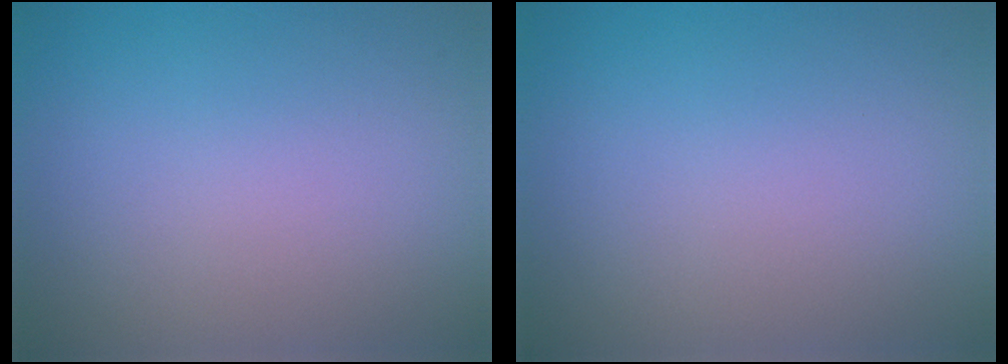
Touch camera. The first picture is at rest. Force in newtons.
{"total": 0.0}